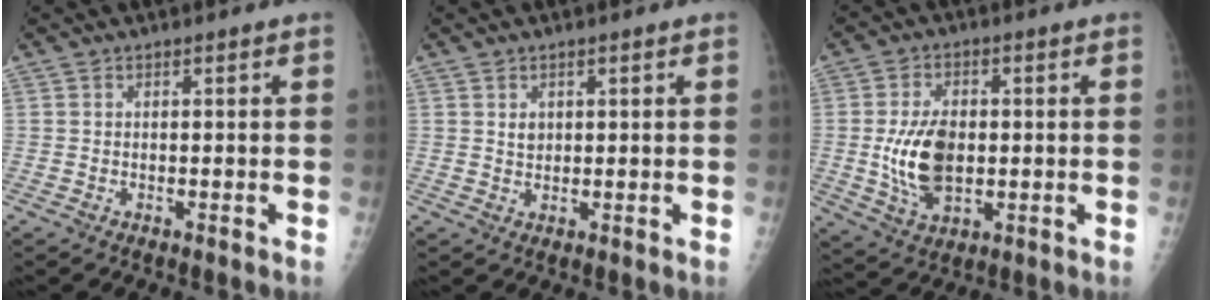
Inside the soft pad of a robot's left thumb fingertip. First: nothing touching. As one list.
[{"total": 1.9, "force": [0.6, 1.5, 1.0], "torque": [-0.003, -0.003, 0.012]}, {"total": 10.9, "force": [-0.6, 6.7, 8.5], "torque": [-0.144, -0.003, -0.003]}]